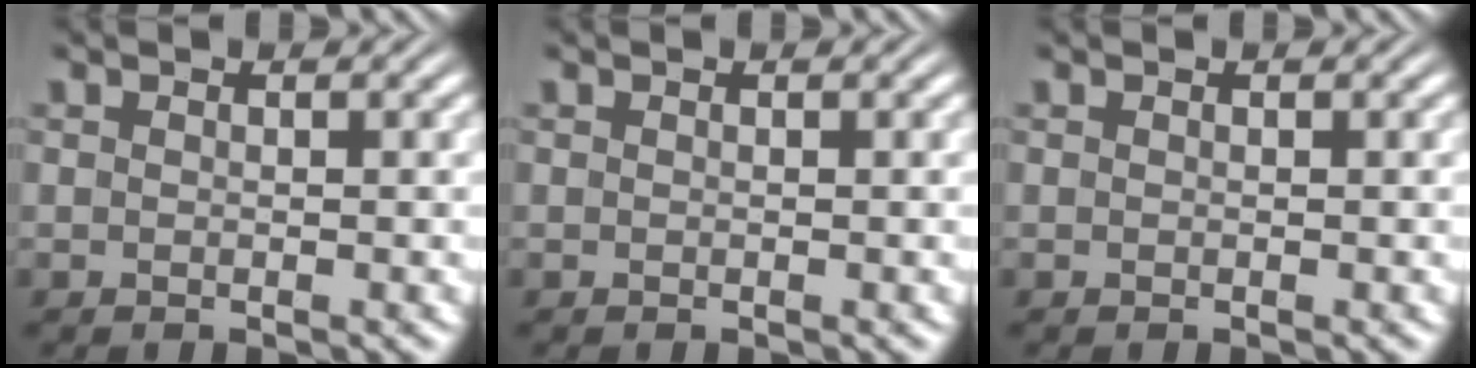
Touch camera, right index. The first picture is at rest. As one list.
[{"total": 0.0}, {"total": 0.0}]